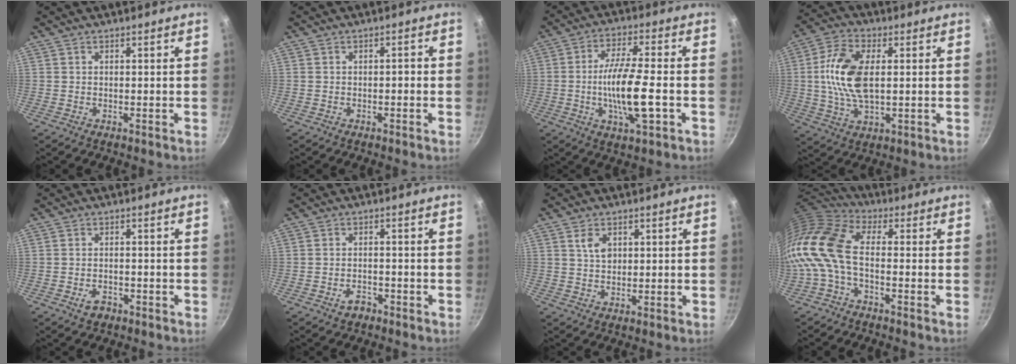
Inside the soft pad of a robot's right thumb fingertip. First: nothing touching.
{"total": 1.1, "force": [-0.4, 0.5, 0.8], "torque": [-0.010, 0.007, -0.004]}
{"total": 12.3, "force": [-2.6, 2.9, 11.7], "torque": [-0.213, 0.012, -0.052]}
{"total": 12.7, "force": [1.3, 6.7, 10.7], "torque": [-0.207, 0.010, 0.021]}
{"total": 2.6, "force": [-1.5, 1.6, 1.4], "torque": [-0.021, 0.013, -0.021]}
{"total": 2.5, "force": [-1.7, 1.3, 1.2], "torque": [-0.012, 0.018, -0.024]}
{"total": 3.6, "force": [1.4, 2.4, 2.3], "torque": [-0.028, -0.004, 0.026]}
{"total": 12.9, "force": [-2.1, 6.7, 10.9], "torque": [-0.228, 0.026, -0.062]}